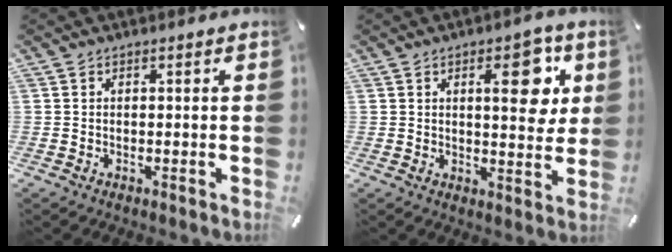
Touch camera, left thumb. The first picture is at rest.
{"total": 11.9, "force": [4.4, 5.1, 9.8], "torque": [-0.122, -0.016, 0.065]}